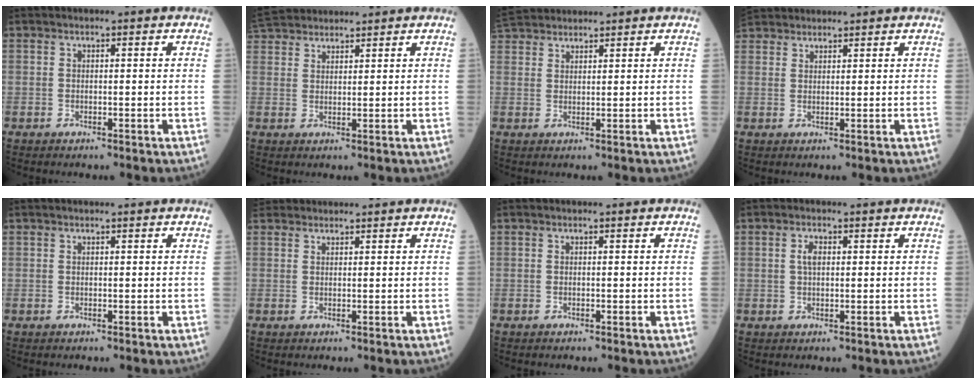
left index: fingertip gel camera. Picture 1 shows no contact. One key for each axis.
{"total": 7.3, "fx": 6.8, "fy": 1.5, "fz": 2.0, "tx": -0.045, "ty": 0.038, "tz": 0.129}
{"total": 5.9, "fx": 5.6, "fy": 1.1, "fz": 1.4, "tx": -0.035, "ty": 0.034, "tz": 0.107}
{"total": 5.9, "fx": 5.5, "fy": 1.7, "fz": 1.1, "tx": -0.026, "ty": 0.036, "tz": 0.103}
{"total": 0.0}
{"total": 2.5, "fx": 2.4, "fy": 0.6, "fz": 0.2, "tx": -0.009, "ty": 0.029, "tz": 0.044}
{"total": 0.0}
{"total": 1.8, "fx": 0.3, "fy": 0.8, "fz": 1.6, "tx": -0.035, "ty": 0.006, "tz": 0.006}